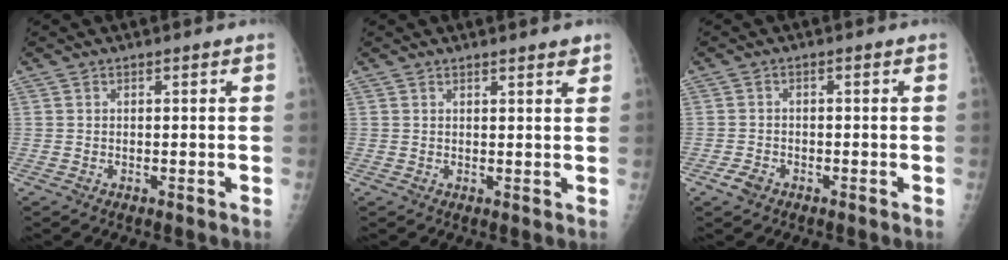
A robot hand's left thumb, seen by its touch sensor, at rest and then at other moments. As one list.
[{"total": 1.9, "force": [1.6, 0.2, 1.1], "torque": [-0.010, -0.008, 0.020]}, {"total": 2.2, "force": [-1.5, 1.3, 0.9], "torque": [-0.019, 0.006, -0.024]}]